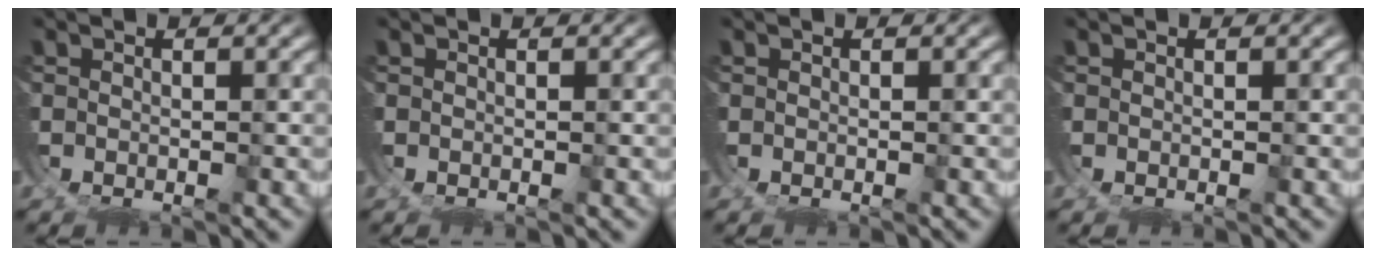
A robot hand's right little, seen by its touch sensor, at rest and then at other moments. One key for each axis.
{"total": 0.0}
{"total": 0.0}
{"total": 0.0}